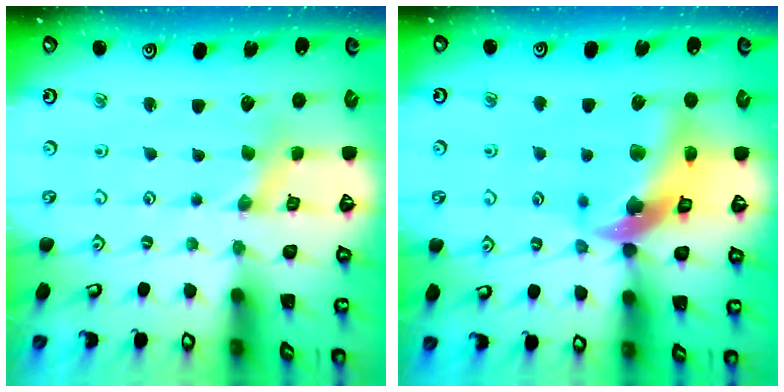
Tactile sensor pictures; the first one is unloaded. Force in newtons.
{"total": 14.7, "press": 14.5, "slide": 2.1}